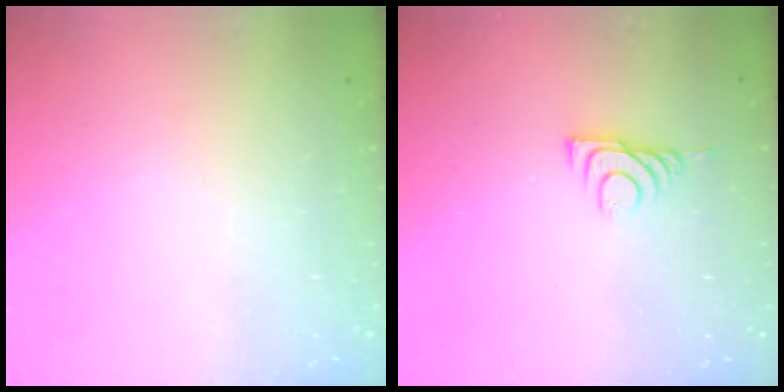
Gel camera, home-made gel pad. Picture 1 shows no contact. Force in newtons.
{"total": 5.8, "press": 5.7, "slide": 0.8}